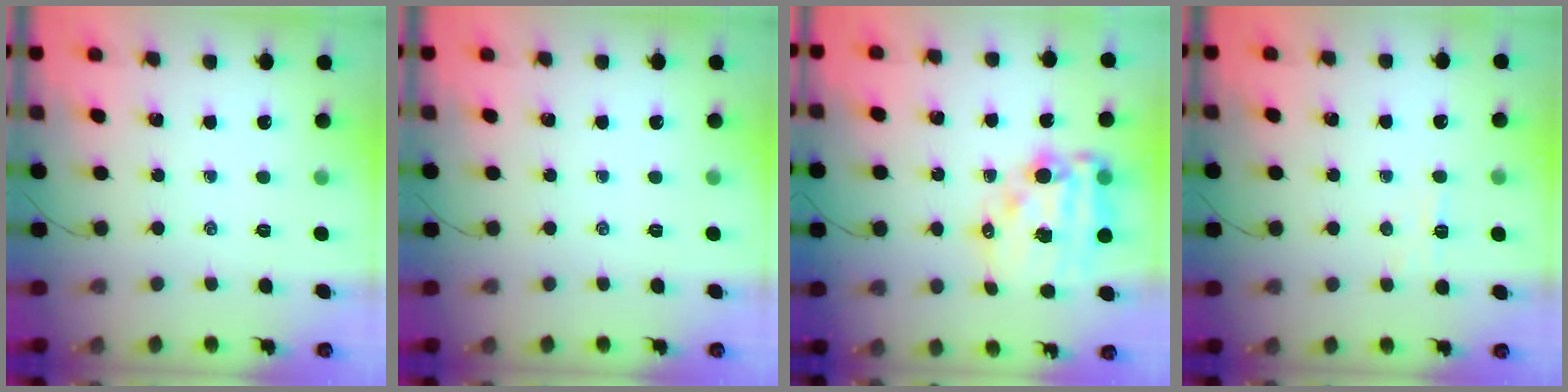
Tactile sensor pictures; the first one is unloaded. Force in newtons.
{"total": 0.0}
{"total": 15.7, "press": 15.3, "slide": 3.6}
{"total": 4.4, "press": 4.2, "slide": 1.3}